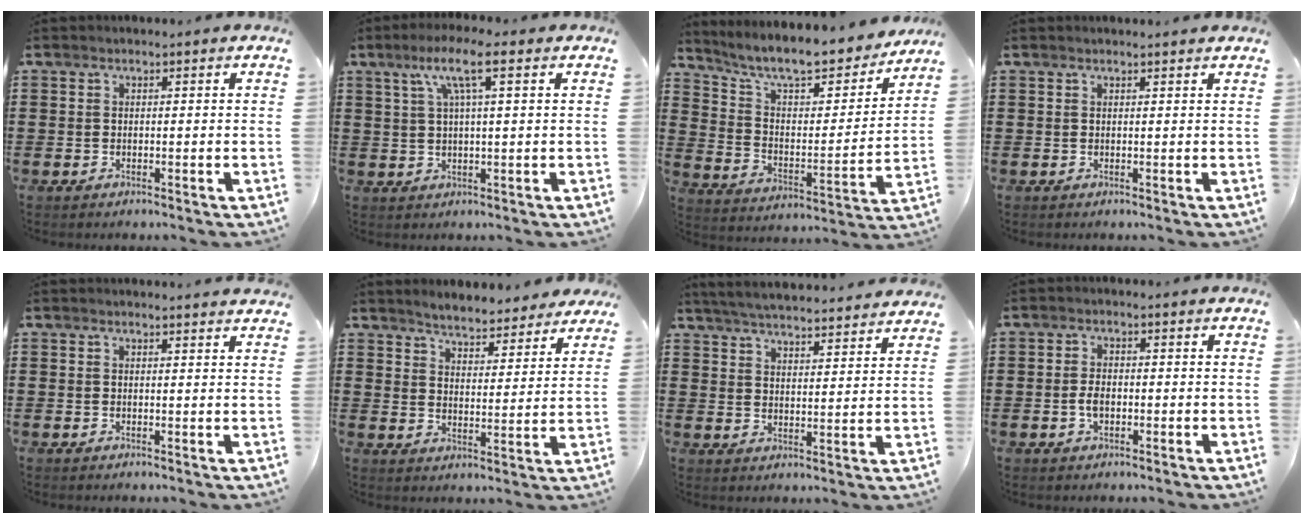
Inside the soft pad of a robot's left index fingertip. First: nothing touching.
{"total": 6.6, "force": [2.8, 0.7, 5.9], "torque": [-0.121, 0.005, 0.043]}
{"total": 9.6, "force": [8.4, 1.2, 4.5], "torque": [-0.114, -0.058, 0.141]}
{"total": 0.5, "force": [0.5, 0.0, 0.1], "torque": [-0.002, -0.003, 0.010]}
{"total": 1.2, "force": [1.1, -0.1, 0.2], "torque": [-0.006, -0.002, 0.022]}
{"total": 4.1, "force": [4.1, 0.1, -0.1], "torque": [-0.021, -0.026, 0.071]}
{"total": 5.0, "force": [4.9, -0.5, 0.7], "torque": [-0.036, -0.032, 0.084]}
{"total": 2.5, "force": [-0.5, 1.4, 2.0], "torque": [-0.047, -0.001, -0.012]}